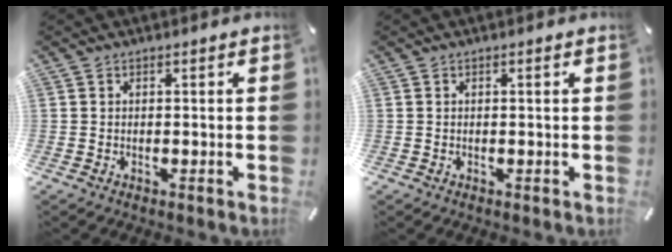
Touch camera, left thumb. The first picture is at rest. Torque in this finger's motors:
{"motor_torque": [-0.16, -0.17, 0.11, 0.21, -0.01]}